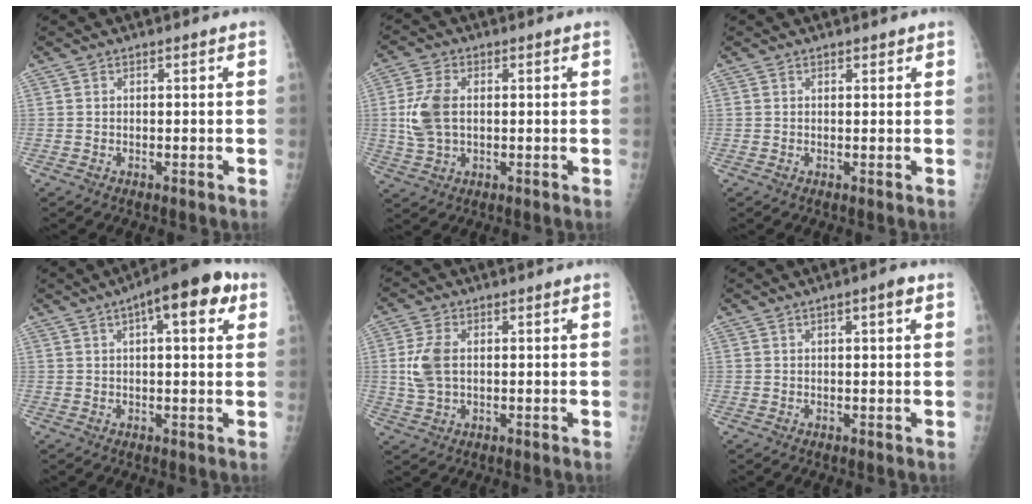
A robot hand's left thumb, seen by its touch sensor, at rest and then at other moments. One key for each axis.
{"total": 7.5, "fx": 0.3, "fy": 4.8, "fz": 5.8, "tx": -0.126, "ty": 0.003, "tz": 0.007}
{"total": 0.9, "fx": 0.6, "fy": 0.5, "fz": 0.4, "tx": 0.001, "ty": -0.003, "tz": 0.006}
{"total": 11.5, "fx": 4.8, "fy": 4.0, "fz": 9.7, "tx": -0.114, "ty": 0.012, "tz": 0.058}
{"total": 6.1, "fx": 0.5, "fy": 3.9, "fz": 4.7, "tx": -0.105, "ty": 0.002, "tz": 0.010}
{"total": 2.9, "fx": 1.2, "fy": 0.6, "fz": 2.5, "tx": -0.033, "ty": 0.001, "tz": 0.014}